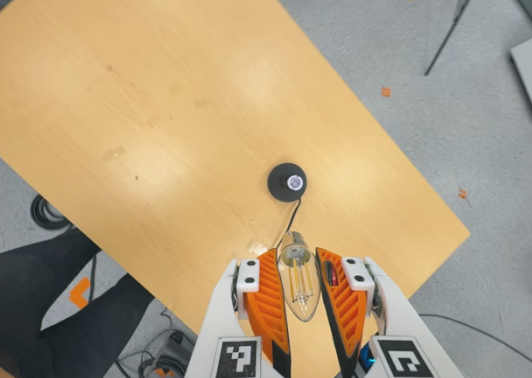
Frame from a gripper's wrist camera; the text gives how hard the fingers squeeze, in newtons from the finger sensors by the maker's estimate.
{"total": 13.1, "left": 14.5, "right": 11.8}